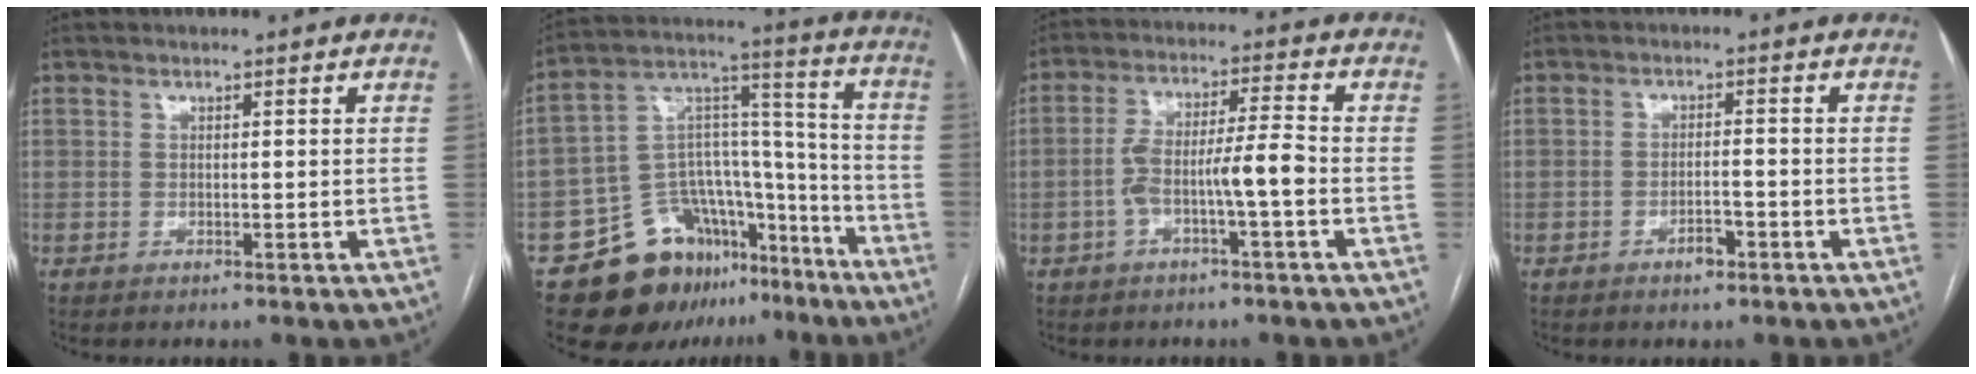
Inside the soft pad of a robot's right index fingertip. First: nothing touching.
{"total": 18.3, "force": [-12.2, 11.2, 7.8], "torque": [-0.109, 0.085, -0.189]}
{"total": 7.1, "force": [-2.5, 0.2, 6.7], "torque": [-0.126, 0.025, -0.041]}
{"total": 2.7, "force": [-1.8, 0.9, 1.8], "torque": [-0.030, 0.003, -0.029]}